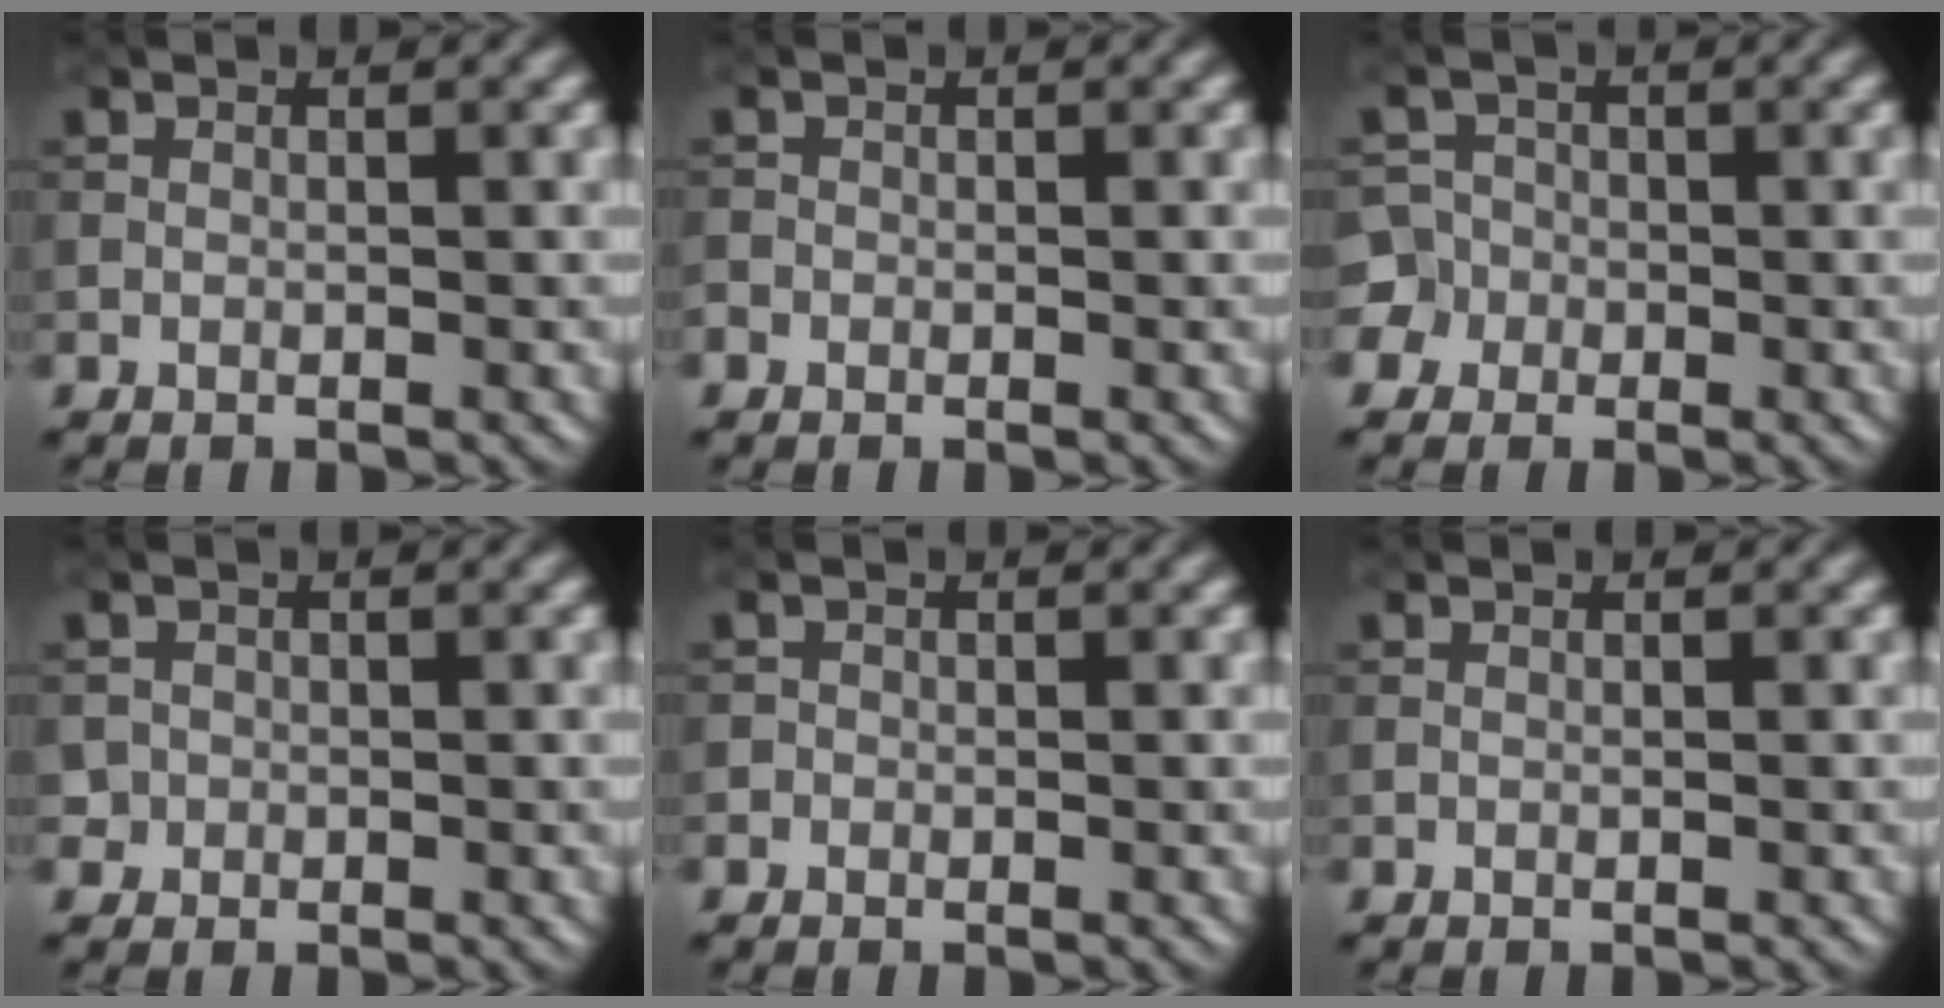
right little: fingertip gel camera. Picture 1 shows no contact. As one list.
[{"total": 0.8, "force": [-0.4, 0.4, -0.5], "torque": [0.015, -0.002, -0.013]}, {"total": 4.9, "force": [-2.4, 4.2, -0.1], "torque": [0.012, 0.006, -0.068]}, {"total": 1.3, "force": [-0.1, 1.0, -0.8], "torque": [0.021, -0.002, -0.002]}, {"total": 0.8, "force": [-0.3, 0.4, -0.6], "torque": [0.019, 0.000, -0.010]}, {"total": 0.0}]